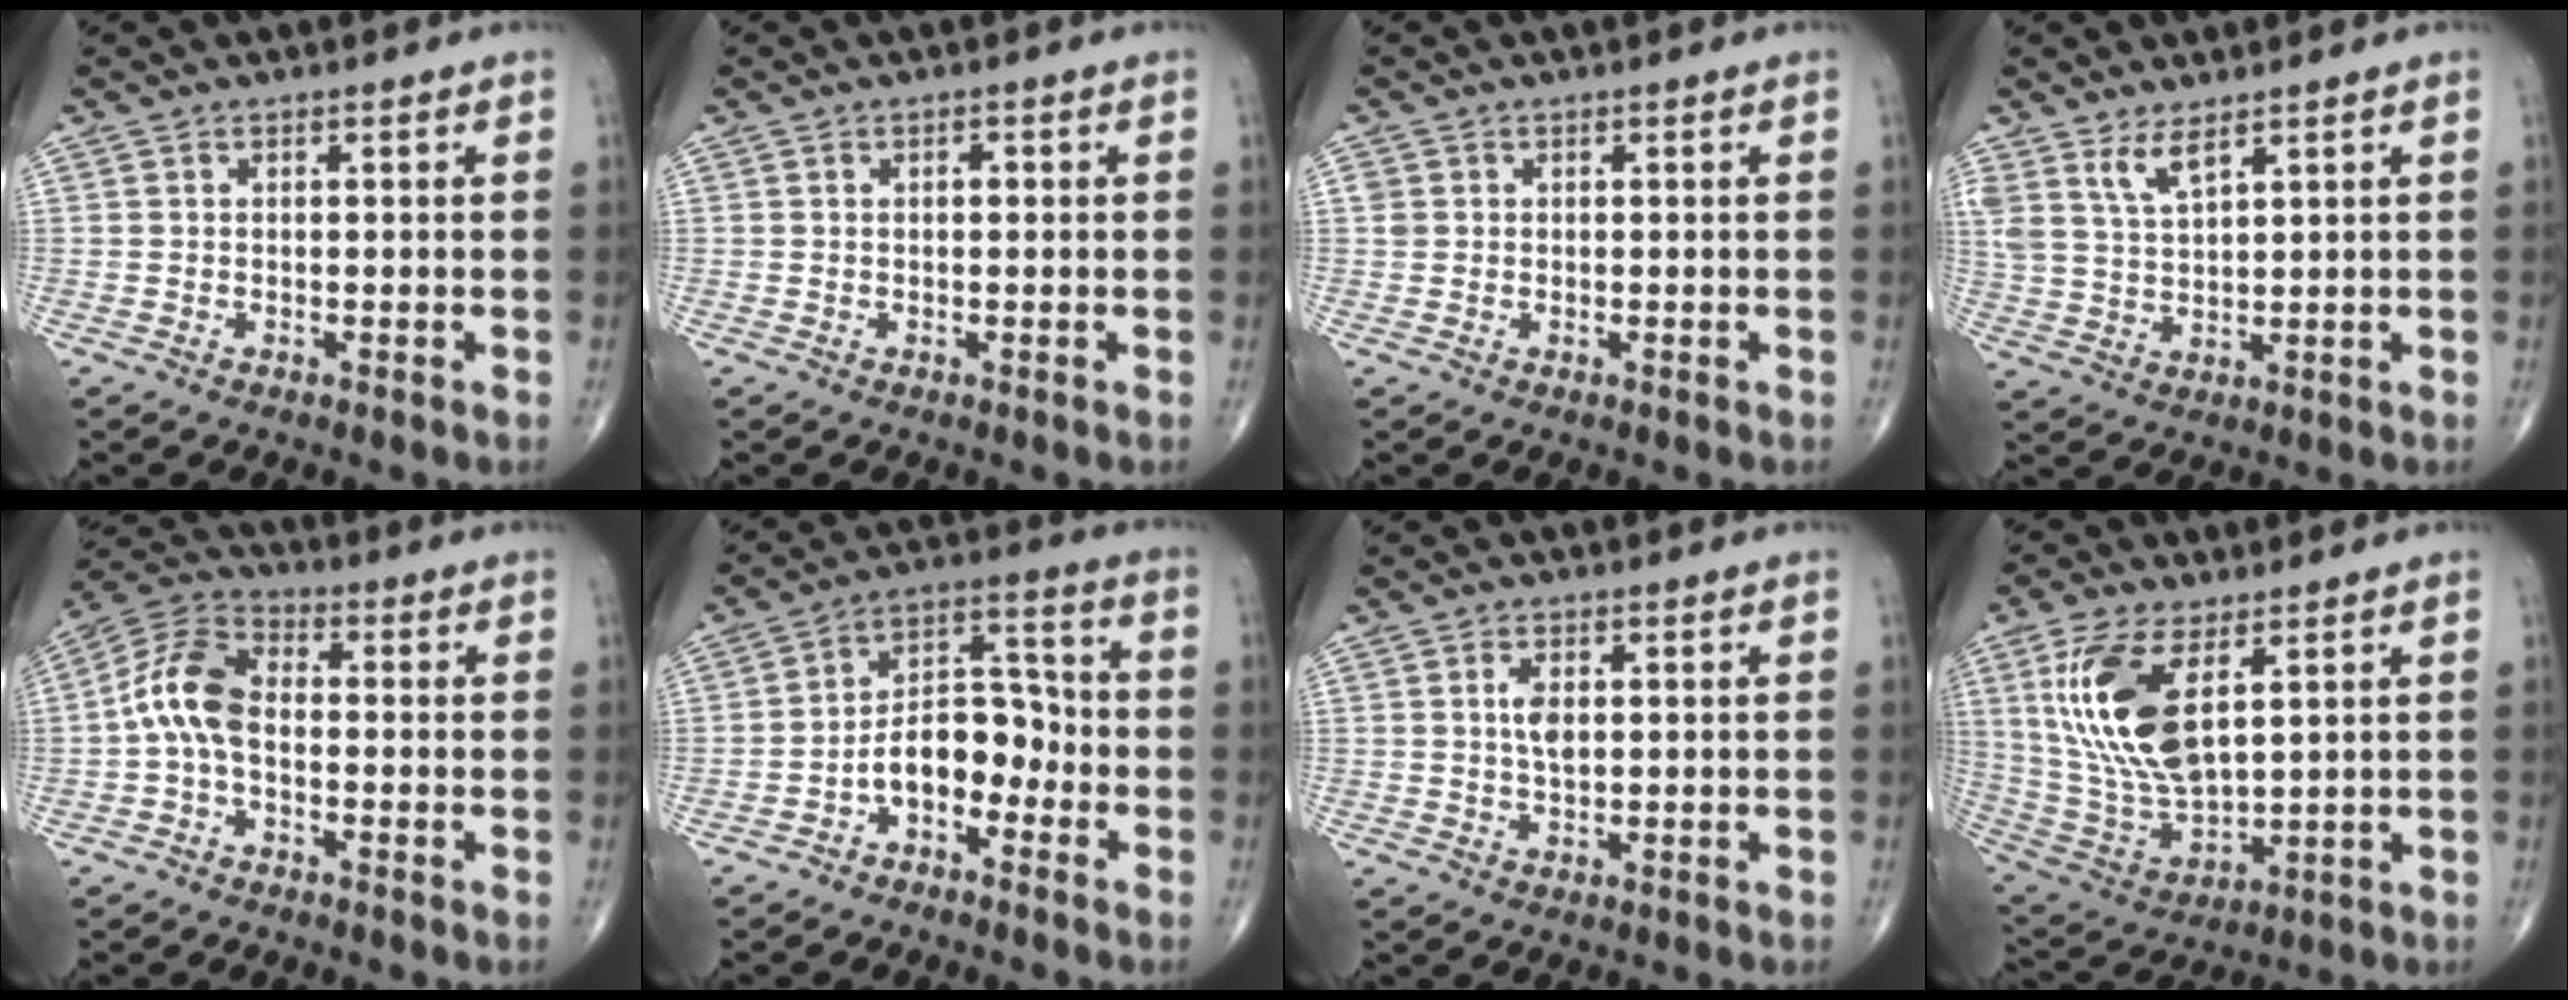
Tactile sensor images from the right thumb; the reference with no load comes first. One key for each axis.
{"total": 1.0, "fx": 0.2, "fy": 0.6, "fz": 0.9, "tx": -0.013, "ty": 0.004, "tz": 0.001}
{"total": 1.5, "fx": 0.3, "fy": 1.3, "fz": 0.5, "tx": -0.003, "ty": 0.001, "tz": 0.006}
{"total": 5.2, "fx": 3.6, "fy": 1.6, "fz": 3.4, "tx": -0.069, "ty": -0.023, "tz": 0.078}
{"total": 9.5, "fx": -1.0, "fy": 5.7, "fz": 7.5, "tx": -0.145, "ty": 0.031, "tz": -0.034}
{"total": 9.8, "fx": -3.8, "fy": 5.9, "fz": 6.8, "tx": -0.086, "ty": 0.056, "tz": -0.074}
{"total": 3.6, "fx": 0.7, "fy": 1.8, "fz": 3.0, "tx": -0.055, "ty": -0.003, "tz": 0.012}
{"total": 16.9, "fx": 5.7, "fy": 7.7, "fz": 13.9, "tx": -0.282, "ty": -0.023, "tz": 0.122}